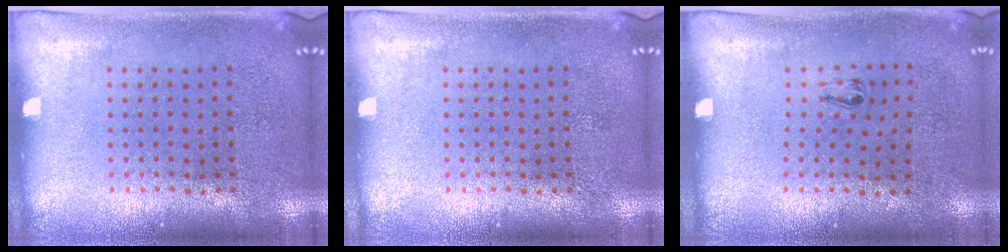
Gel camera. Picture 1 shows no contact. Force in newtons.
{"total": 0.0}
{"total": 0.5, "press": 0.2, "slide": 0.5}